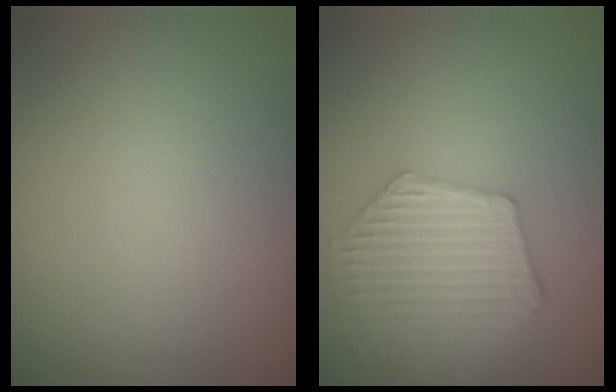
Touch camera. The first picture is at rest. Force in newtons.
{"total": 5.8, "press": 4.6, "slide": 3.5}